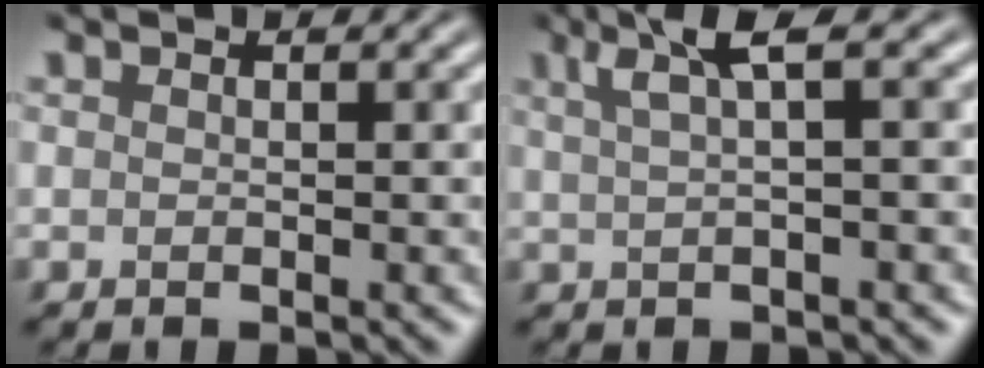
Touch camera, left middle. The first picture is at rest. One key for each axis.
{"total": 2.6, "fx": 1.3, "fy": 0.1, "fz": 2.3, "tx": -0.040, "ty": 0.018, "tz": 0.036}